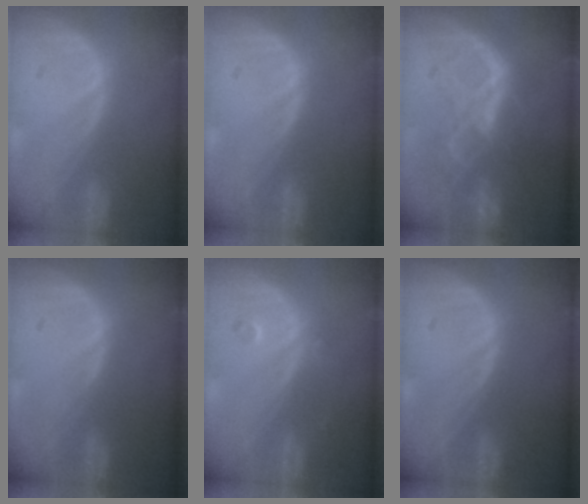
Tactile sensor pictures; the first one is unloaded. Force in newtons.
{"total": 0.0}
{"total": 8.3, "press": 7.7, "slide": 3.2}
{"total": 0.0}
{"total": 1.9, "press": 1.6, "slide": 1.0}
{"total": 0.0}